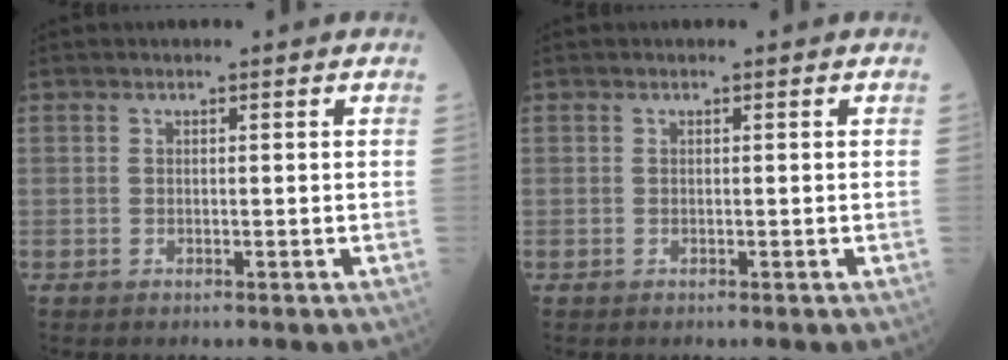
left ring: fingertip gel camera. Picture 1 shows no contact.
{"total": 0.0}